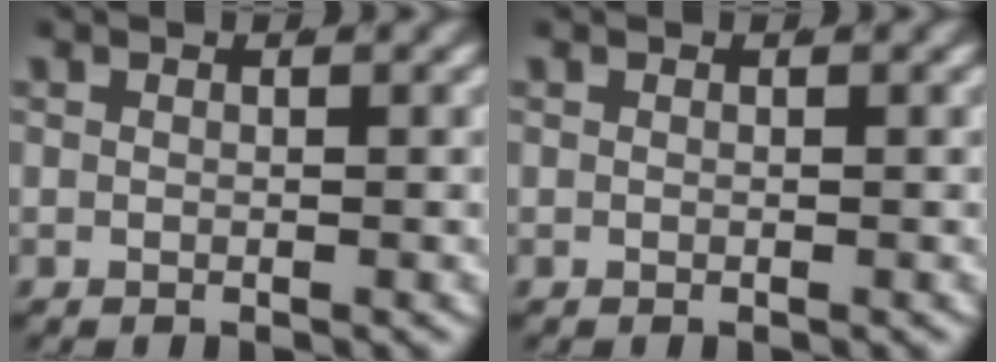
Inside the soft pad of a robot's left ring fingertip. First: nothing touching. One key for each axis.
{"total": 0.0}